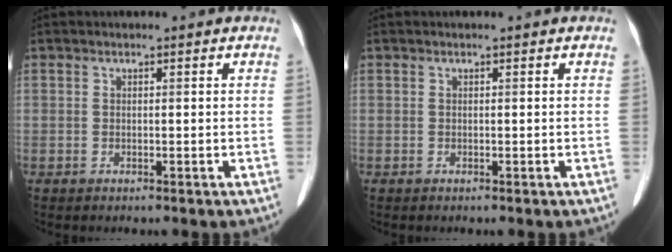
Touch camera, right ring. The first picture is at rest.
{"total": 0.0}